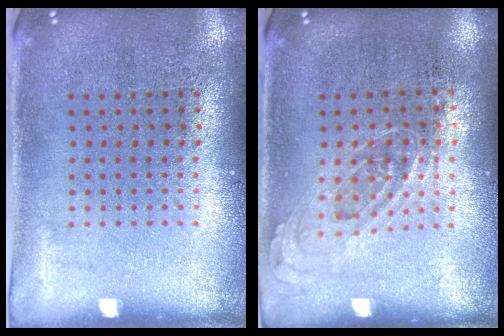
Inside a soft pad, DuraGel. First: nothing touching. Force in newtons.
{"total": 0.8, "press": 0.6, "slide": 0.5}